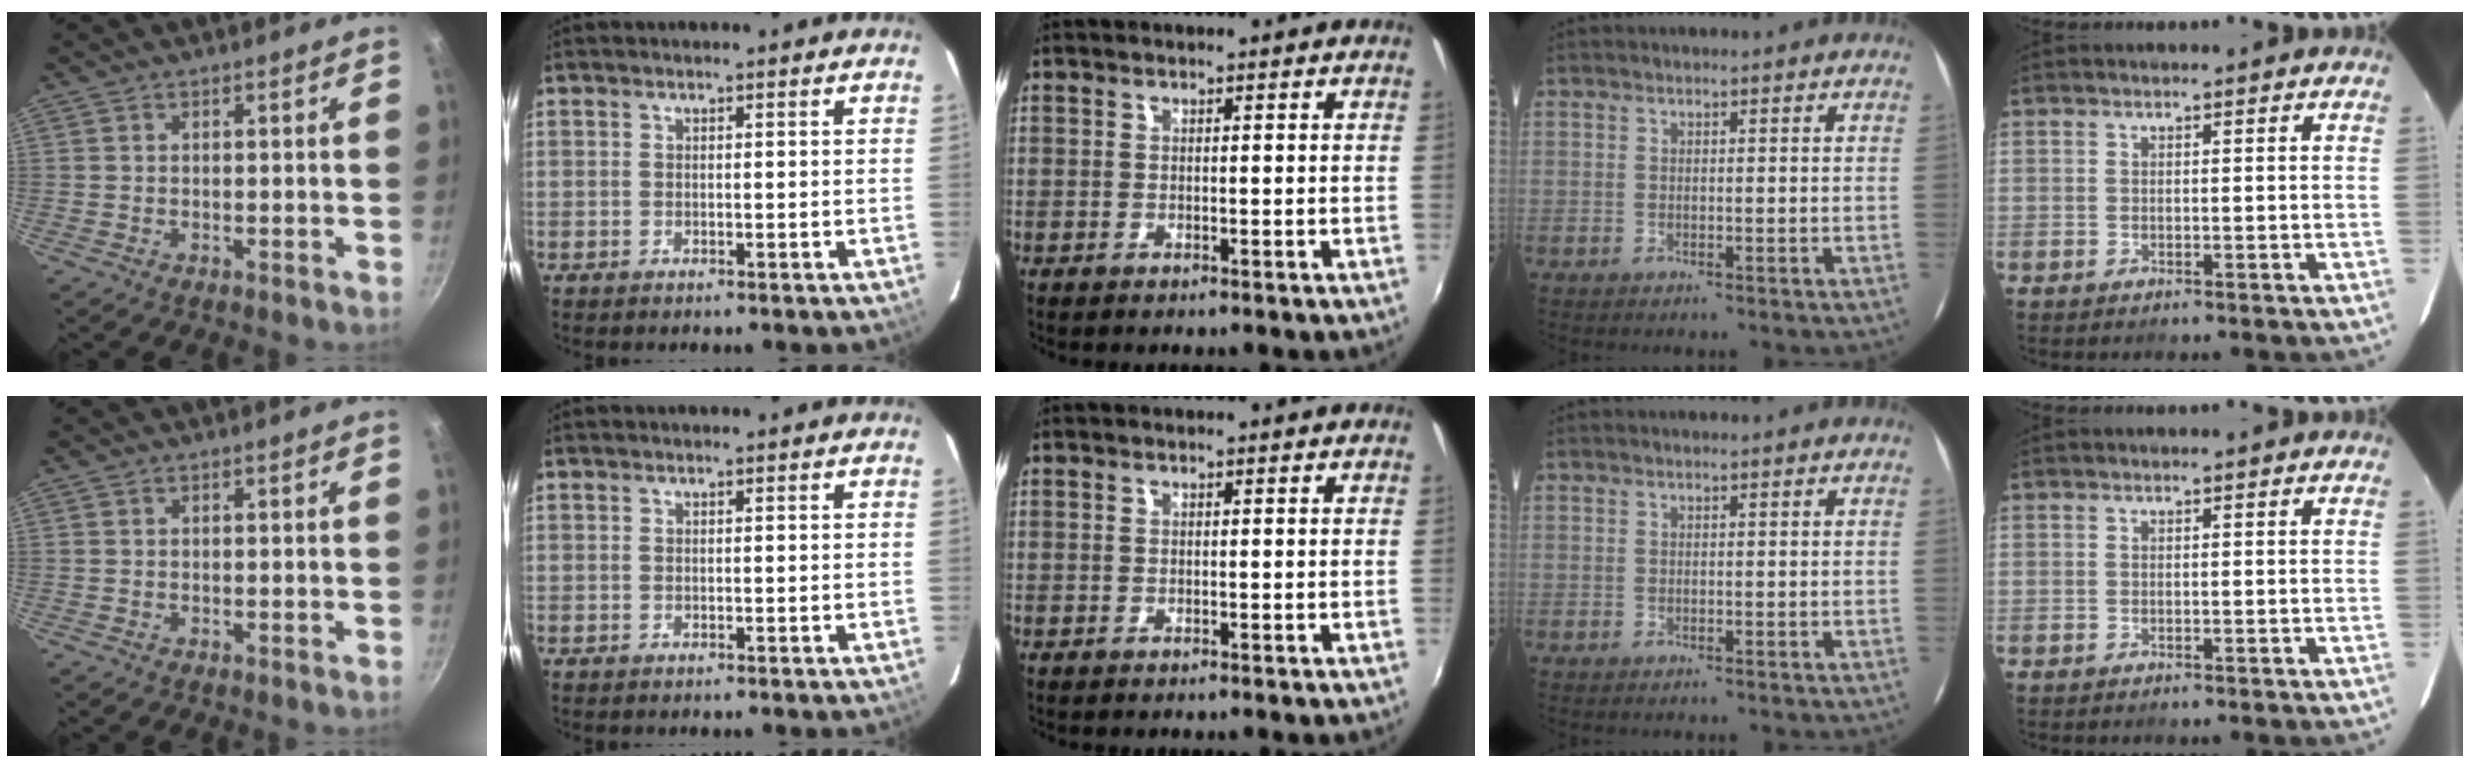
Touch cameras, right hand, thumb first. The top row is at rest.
{}